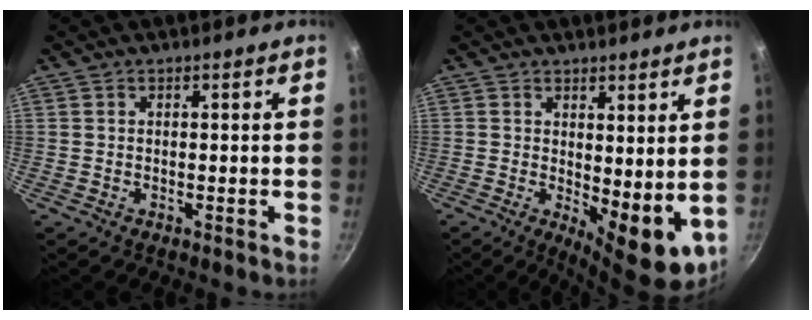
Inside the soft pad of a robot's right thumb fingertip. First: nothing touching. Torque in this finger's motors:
{"motor_torque": [-0.08, 0.65, -0.12, 0.05, 0.05]}